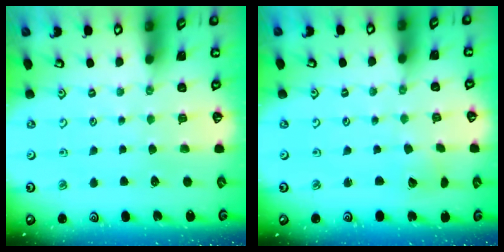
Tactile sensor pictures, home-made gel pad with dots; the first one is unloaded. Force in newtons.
{"total": 2.0, "press": 2.0, "slide": 0.2}